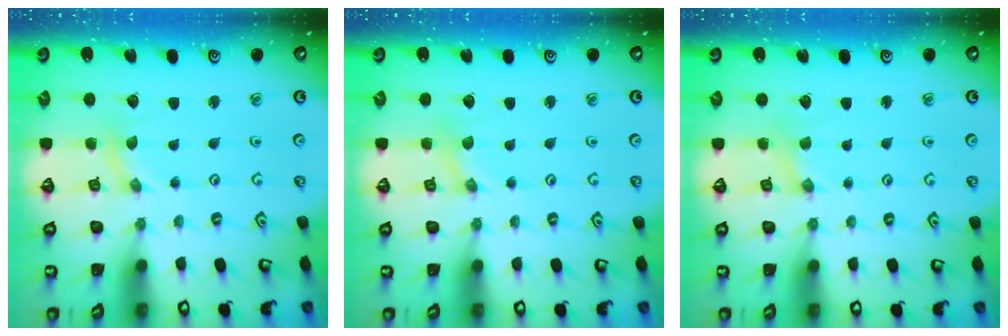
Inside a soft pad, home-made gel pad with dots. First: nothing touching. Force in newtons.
{"total": 0.0}
{"total": 1.9, "press": 1.9, "slide": 0.3}